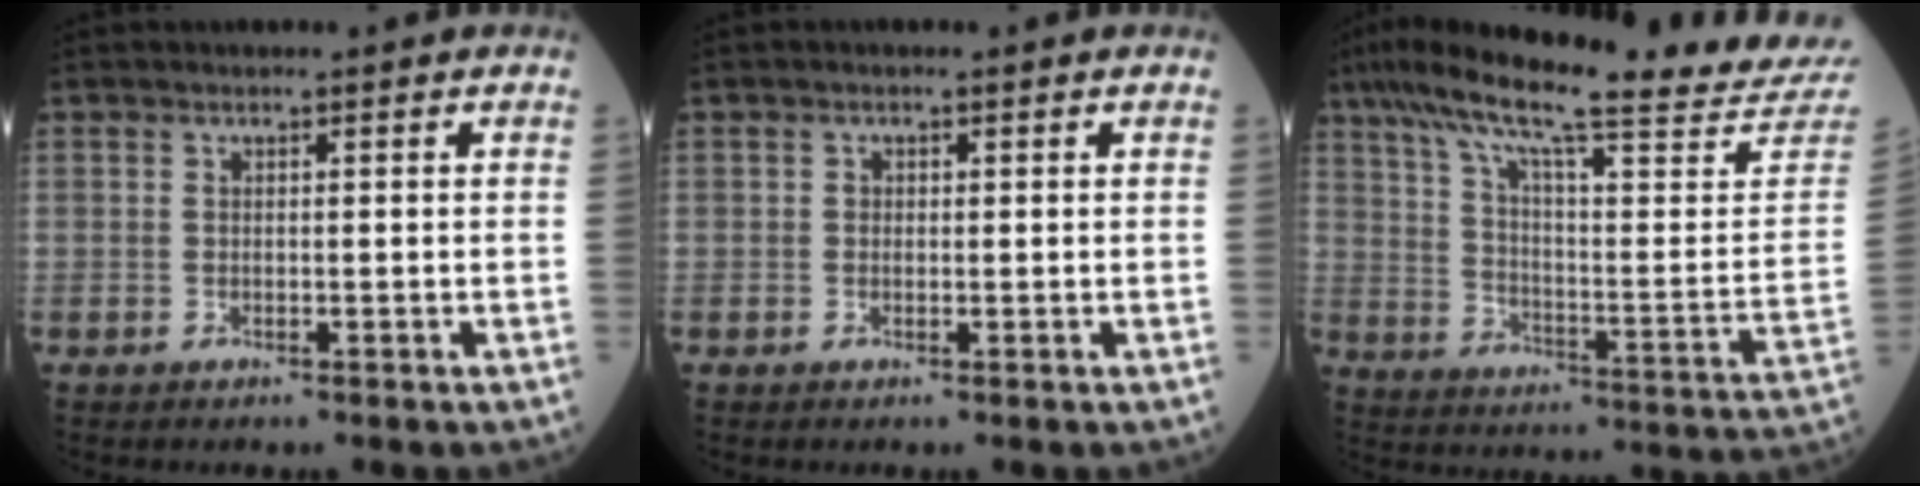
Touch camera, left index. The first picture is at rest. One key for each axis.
{"total": 0.6, "fx": 0.1, "fy": 0.5, "fz": 0.3, "tx": -0.004, "ty": 0.002, "tz": 0.001}
{"total": 28.9, "fx": 25.5, "fy": 0.9, "fz": 13.6, "tx": -0.229, "ty": -0.071, "tz": 0.336}